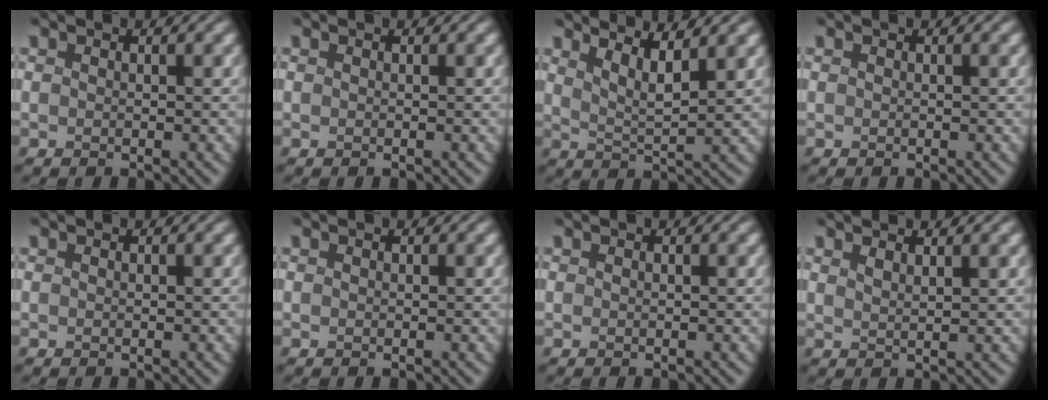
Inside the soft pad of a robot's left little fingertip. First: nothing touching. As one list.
[{"total": 0.0}, {"total": 3.4, "force": [1.9, 0.7, 2.7], "torque": [-0.055, -0.006, 0.041]}, {"total": 0.0}, {"total": 0.0}, {"total": 0.0}, {"total": 0.0}, {"total": 1.0, "force": [0.7, 0.1, 0.7], "torque": [-0.014, -0.007, 0.015]}]